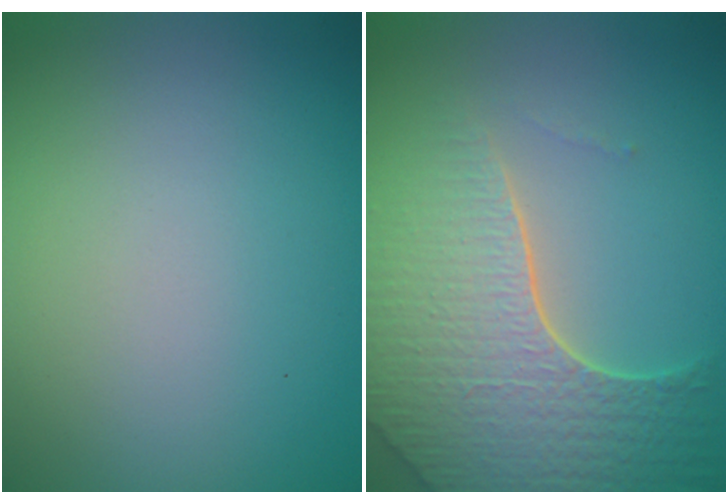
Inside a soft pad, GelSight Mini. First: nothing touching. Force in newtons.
{"total": 7.9, "press": 5.7, "slide": 5.4}